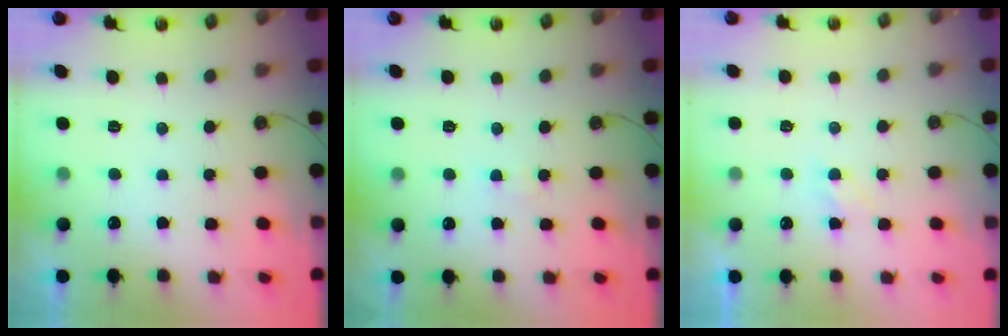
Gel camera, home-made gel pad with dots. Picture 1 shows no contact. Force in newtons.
{"total": 1.5, "press": 1.5, "slide": 0.3}
{"total": 2.9, "press": 2.9, "slide": 0.4}